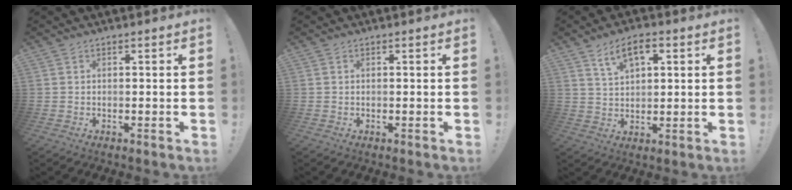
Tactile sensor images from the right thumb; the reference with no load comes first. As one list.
[{"total": 0.0}, {"total": 7.6, "force": [3.7, 3.8, 5.5], "torque": [-0.090, -0.003, 0.066]}]